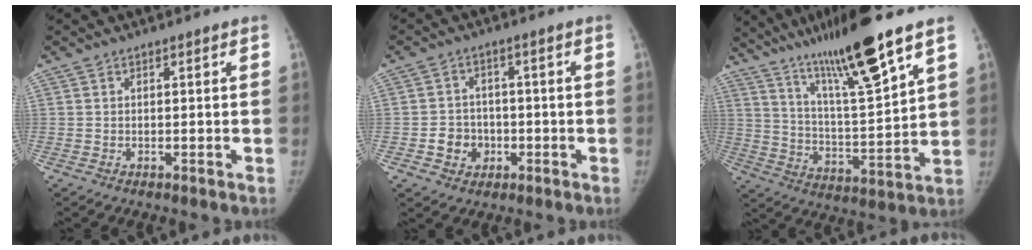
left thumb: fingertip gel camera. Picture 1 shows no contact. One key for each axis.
{"total": 5.6, "fx": -1.7, "fy": 5.0, "fz": 1.9, "tx": -0.004, "ty": 0.015, "tz": -0.024}
{"total": 18.7, "fx": 12.9, "fy": 1.3, "fz": 13.5, "tx": -0.216, "ty": -0.062, "tz": 0.227}